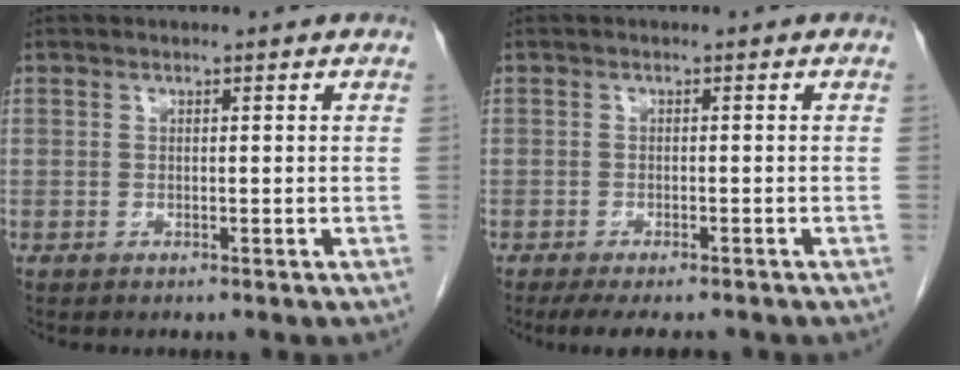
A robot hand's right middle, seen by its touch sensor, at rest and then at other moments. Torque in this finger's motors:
{"motor_torque": [0.61, -0.45, 0.14, 0.06]}